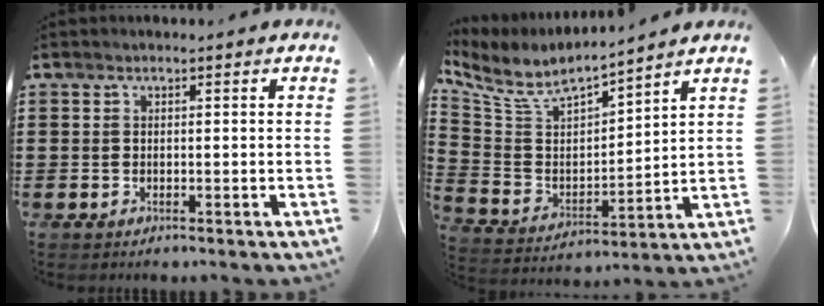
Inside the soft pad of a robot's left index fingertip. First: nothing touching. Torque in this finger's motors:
{"motor_torque": [0.04, -0.02, 0.00, -0.01]}